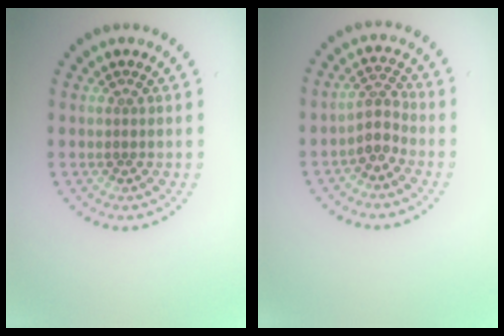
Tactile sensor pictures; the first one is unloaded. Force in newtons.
{"total": 2.3, "press": 1.7, "slide": 1.5}